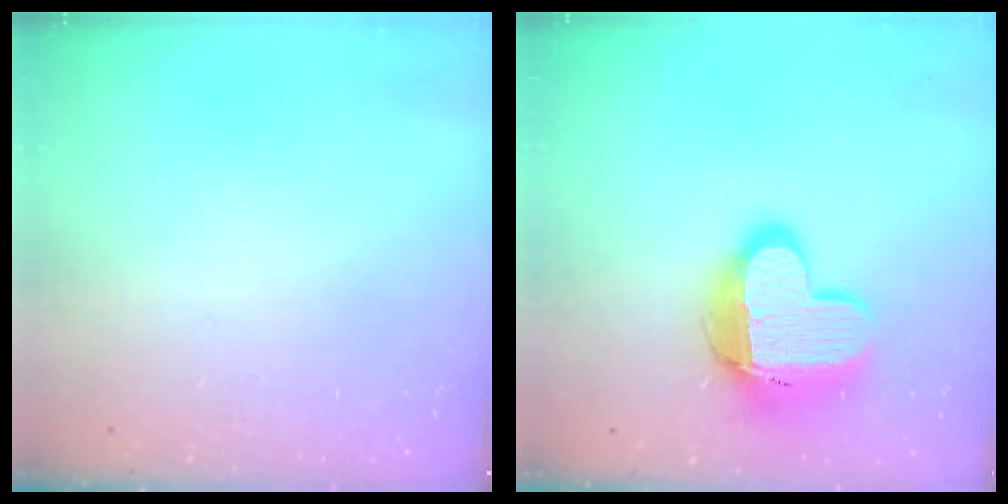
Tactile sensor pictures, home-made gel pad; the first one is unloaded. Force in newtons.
{"total": 15.3, "press": 15.2, "slide": 1.2}